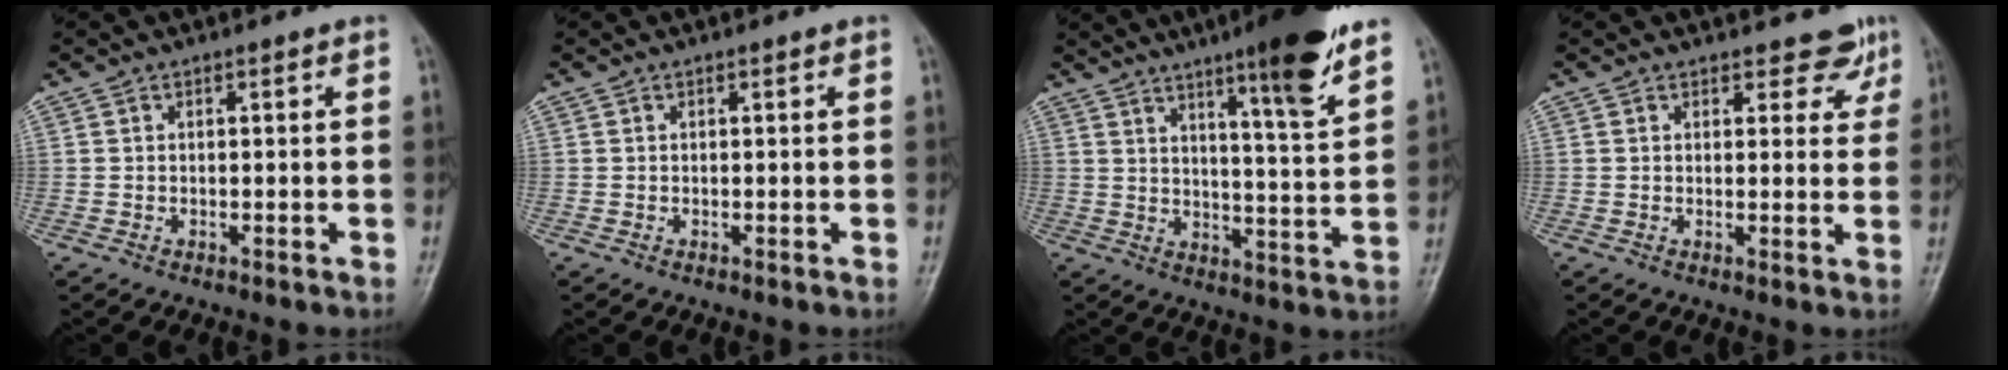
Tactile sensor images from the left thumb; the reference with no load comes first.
{"total": 0.0}
{"total": 13.4, "force": [8.6, 1.3, 10.2], "torque": [-0.141, -0.052, 0.128]}
{"total": 4.3, "force": [3.2, 2.5, 1.4], "torque": [0.013, -0.020, 0.033]}